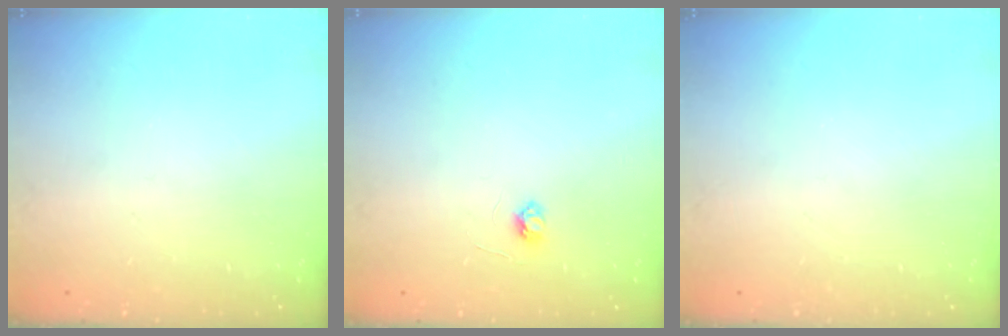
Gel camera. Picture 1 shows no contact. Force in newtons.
{"total": 3.1, "press": 3.1, "slide": 0.4}
{"total": 0.0}